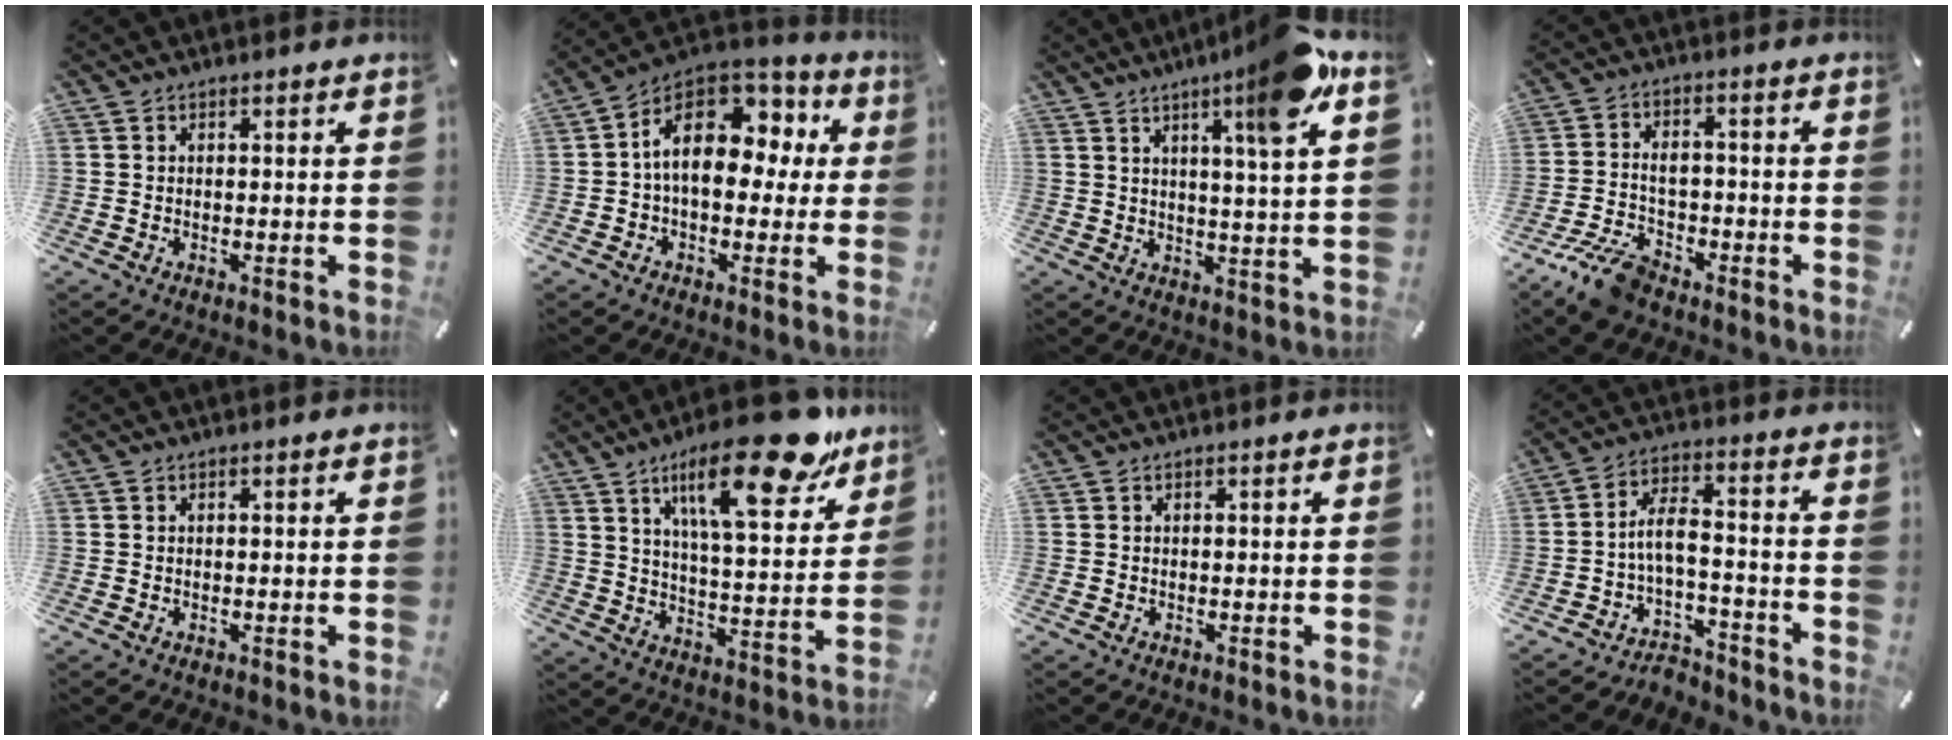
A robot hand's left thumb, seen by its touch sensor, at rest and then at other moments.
{"total": 16.1, "force": [3.2, 10.6, 11.7], "torque": [-0.196, -0.003, 0.056]}
{"total": 12.9, "force": [7.5, 0.6, 10.5], "torque": [-0.162, -0.029, 0.108]}
{"total": 8.7, "force": [-4.7, 5.1, 5.3], "torque": [-0.112, 0.023, -0.086]}
{"total": 0.0}
{"total": 22.8, "force": [14.0, 7.6, 16.3], "torque": [-0.243, -0.072, 0.220]}
{"total": 0.0}
{"total": 7.3, "force": [-2.6, 4.0, 5.5], "torque": [-0.116, 0.008, -0.050]}